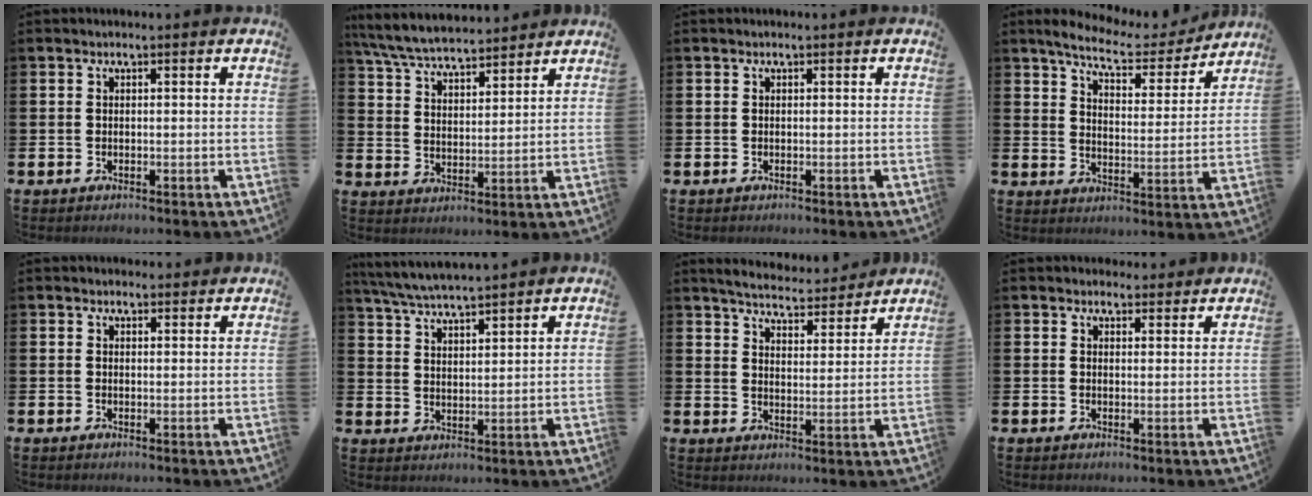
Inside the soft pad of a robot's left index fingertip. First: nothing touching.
{"total": 6.5, "force": [6.3, 0.8, 1.3], "torque": [-0.055, -0.031, 0.114]}
{"total": 0.0}
{"total": 6.9, "force": [6.3, 1.3, 2.4], "torque": [-0.064, -0.045, 0.104]}
{"total": 1.0, "force": [1.0, 0.4, 0.0], "torque": [0.008, 0.001, 0.016]}
{"total": 5.3, "force": [5.2, 0.0, 1.0], "torque": [-0.042, -0.027, 0.094]}
{"total": 5.2, "force": [5.1, 0.6, 0.7], "torque": [-0.030, -0.036, 0.089]}
{"total": 2.0, "force": [1.8, 0.7, -0.2], "torque": [0.009, -0.007, 0.033]}